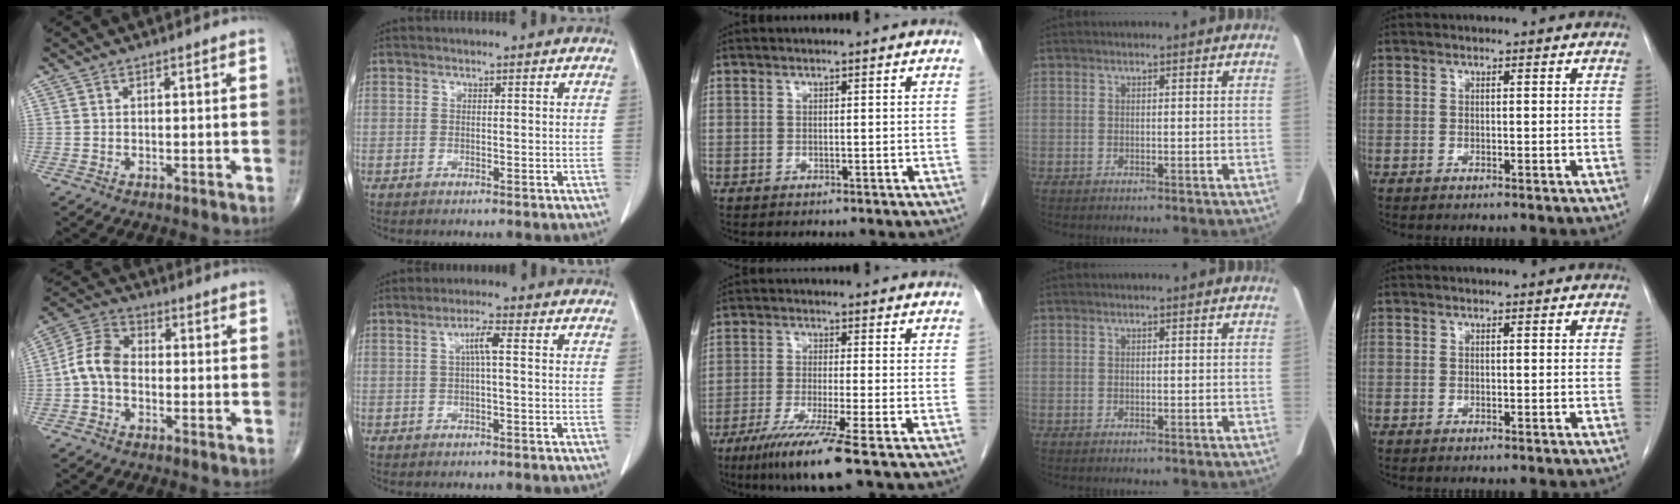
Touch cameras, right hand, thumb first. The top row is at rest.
{"thumb": {"total": 7.8, "force": [-1.3, 5.5, 5.3], "torque": [-0.094, 0.026, -0.041]}, "index": {"total": 2.9, "force": [0.4, 0.2, 2.8], "torque": [-0.054, 0.005, 0.008]}, "middle": {"total": 9.1, "force": [-5.4, -0.9, 7.3], "torque": [-0.132, -0.029, -0.098]}}